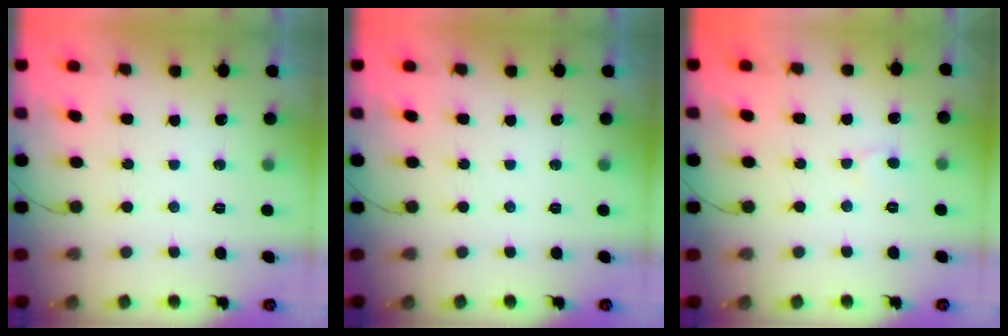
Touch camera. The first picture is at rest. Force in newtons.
{"total": 0.0}
{"total": 5.1, "press": 5.0, "slide": 0.5}